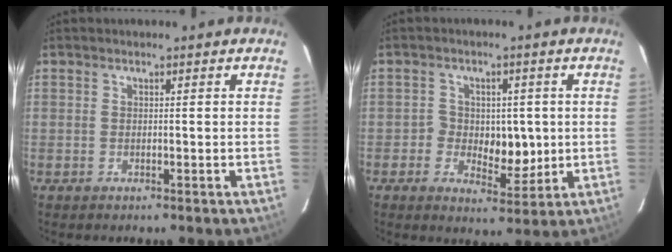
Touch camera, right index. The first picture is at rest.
{"total": 6.4, "force": [-0.6, 5.4, 3.3], "torque": [-0.056, 0.001, -0.010]}